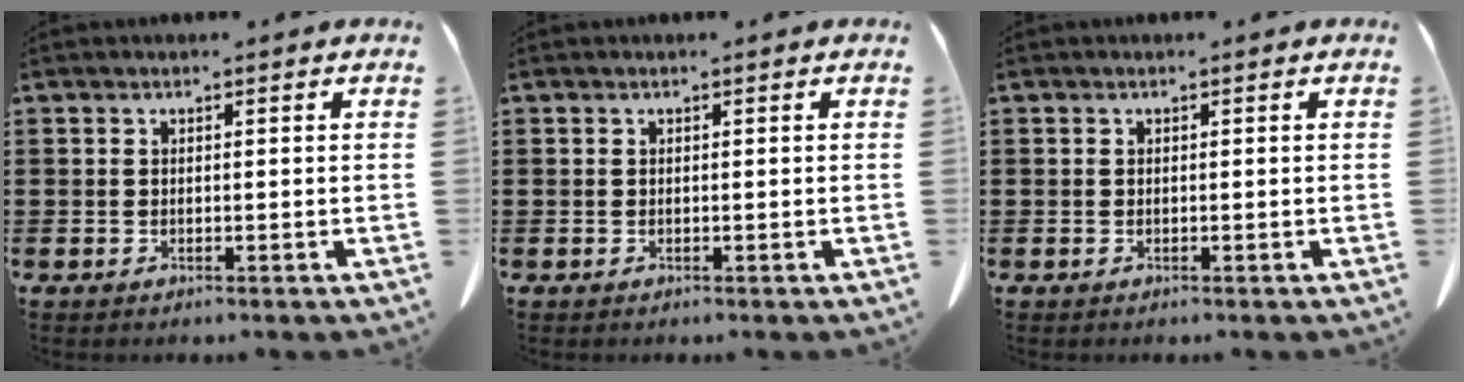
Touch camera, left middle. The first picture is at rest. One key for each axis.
{"total": 0.0}
{"total": 0.0}